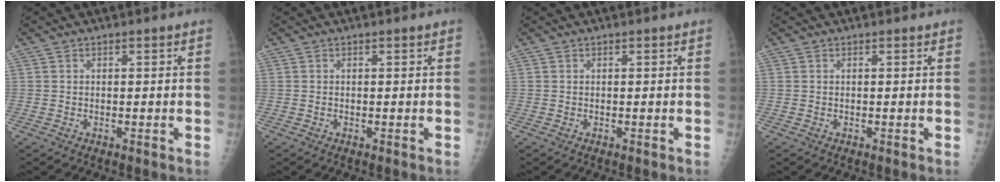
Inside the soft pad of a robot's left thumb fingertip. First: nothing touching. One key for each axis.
{"total": 0.0}
{"total": 0.0}
{"total": 0.0}